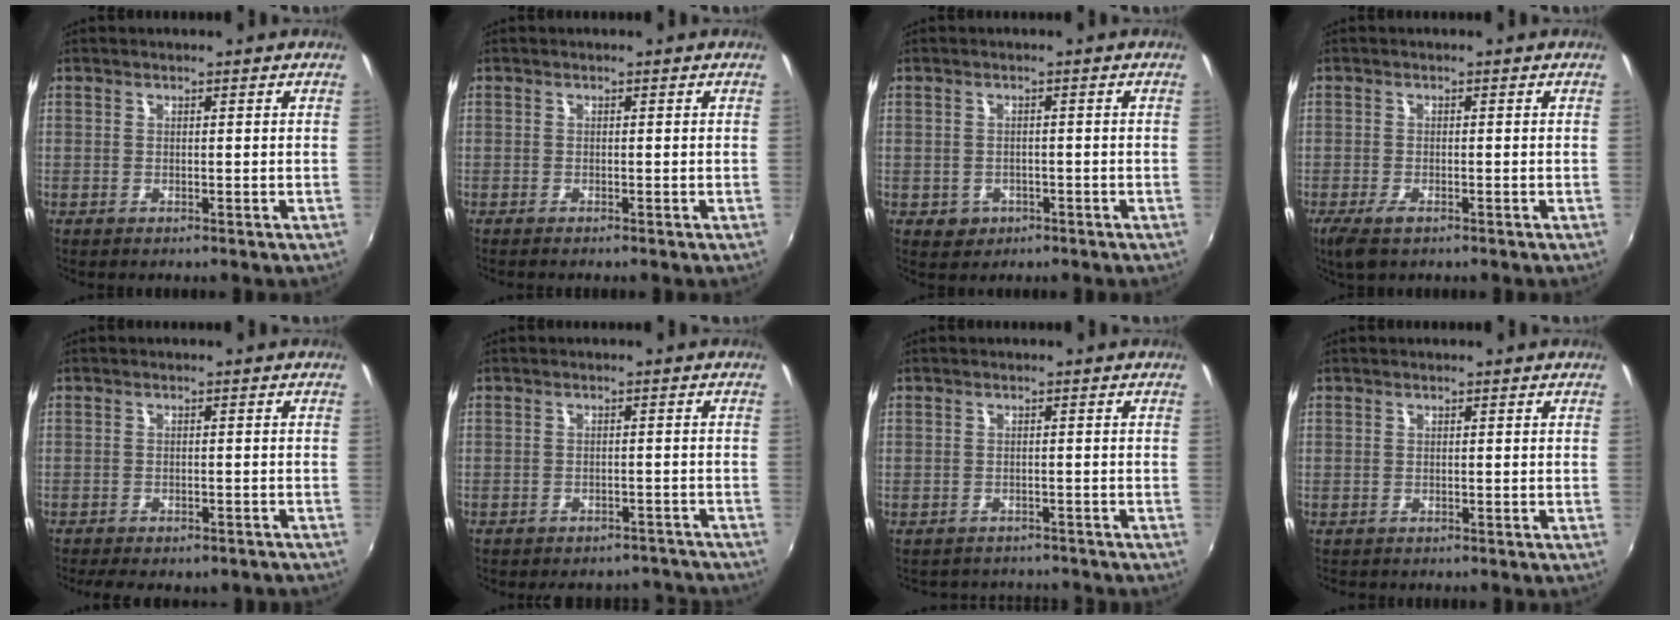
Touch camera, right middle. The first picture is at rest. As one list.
[{"total": 0.5, "force": [-0.5, 0.0, 0.2], "torque": [-0.001, -0.003, -0.011]}, {"total": 3.4, "force": [-1.3, 3.0, 0.9], "torque": [-0.026, -0.001, -0.014]}, {"total": 4.0, "force": [-2.6, 1.5, 2.7], "torque": [-0.062, -0.015, -0.048]}, {"total": 8.6, "force": [-7.0, 3.0, 3.9], "torque": [-0.091, -0.022, -0.091]}, {"total": 10.6, "force": [-9.4, 4.3, 2.4], "torque": [-0.054, 0.008, -0.105]}, {"total": 4.6, "force": [-3.6, 2.7, 0.2], "torque": [-0.004, 0.014, -0.053]}, {"total": 1.1, "force": [-0.6, 0.9, -0.1], "torque": [-0.002, 0.001, -0.009]}]